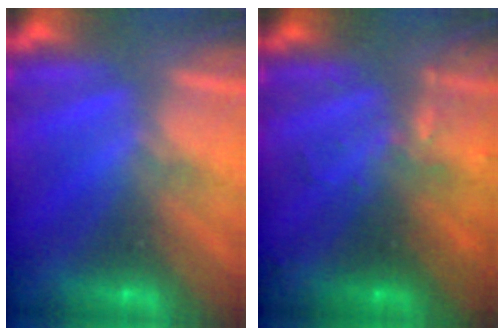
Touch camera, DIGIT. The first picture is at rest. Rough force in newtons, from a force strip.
{"total": 3.2}